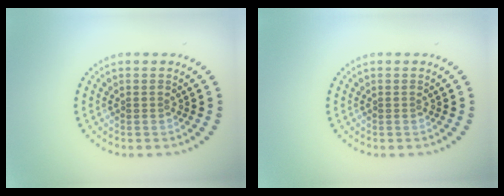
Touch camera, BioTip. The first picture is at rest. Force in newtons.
{"total": 0.0}